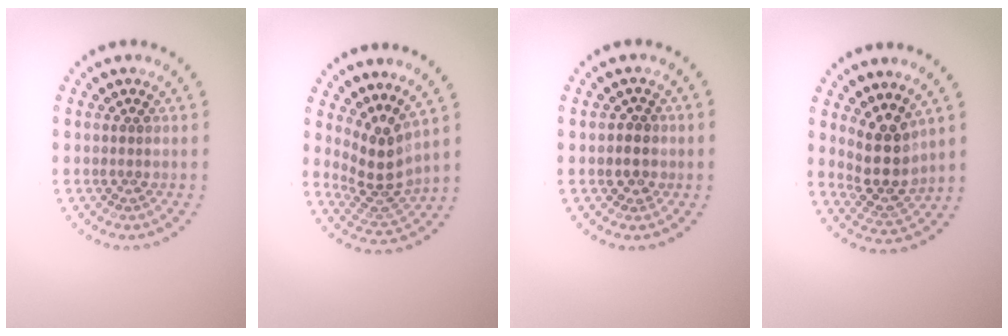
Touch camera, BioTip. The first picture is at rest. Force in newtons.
{"total": 3.9, "press": 2.8, "slide": 2.7}
{"total": 1.5, "press": 1.3, "slide": 0.7}
{"total": 4.1, "press": 3.4, "slide": 2.2}